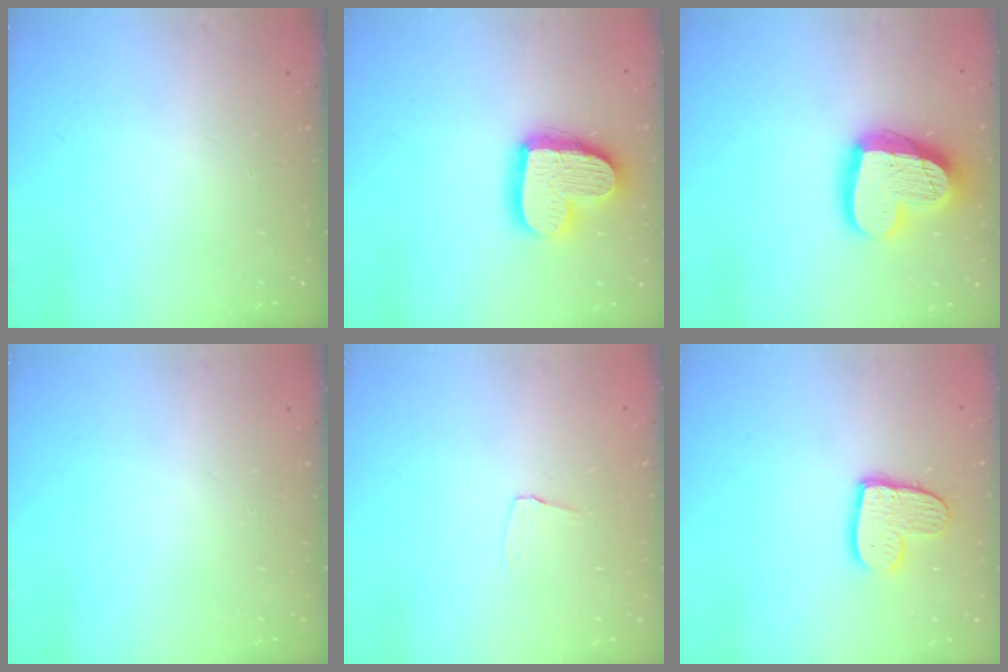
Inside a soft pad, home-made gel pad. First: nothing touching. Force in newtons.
{"total": 17.3, "press": 17.3, "slide": 1.5}
{"total": 19.1, "press": 19.0, "slide": 2.0}
{"total": 0.0}
{"total": 3.5, "press": 3.4, "slide": 0.2}
{"total": 10.6, "press": 10.6, "slide": 0.8}